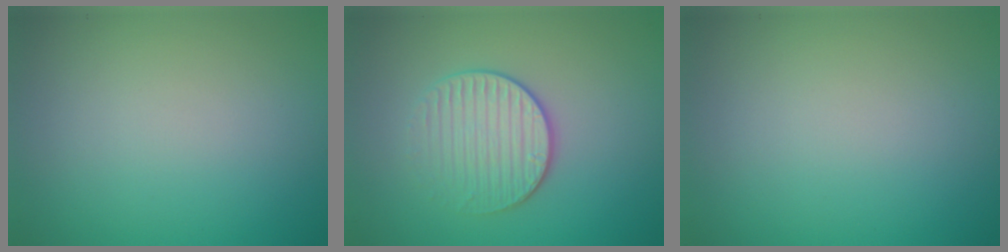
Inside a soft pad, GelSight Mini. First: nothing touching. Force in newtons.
{"total": 3.3, "press": 2.9, "slide": 1.5}
{"total": 0.0}